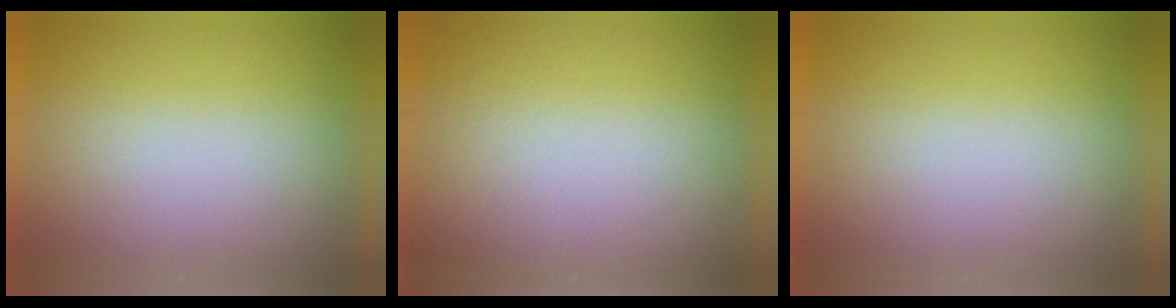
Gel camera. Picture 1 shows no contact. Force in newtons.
{"total": 3.6}
{"total": 0.0}